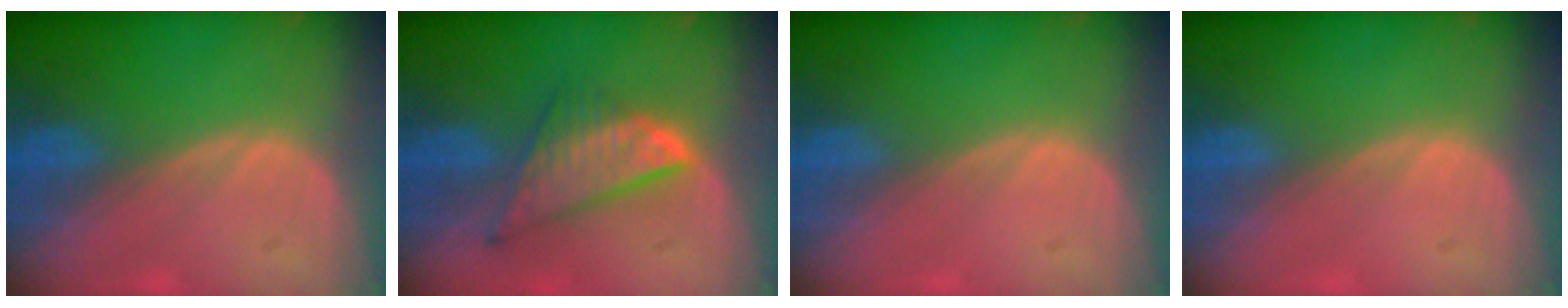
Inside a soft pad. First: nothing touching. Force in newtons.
{"total": 8.4, "press": 7.2, "slide": 4.3}
{"total": 0.0}
{"total": 0.0}